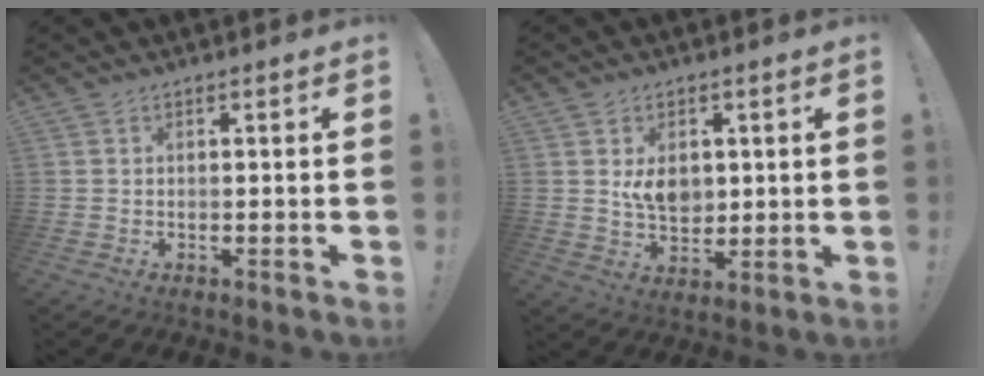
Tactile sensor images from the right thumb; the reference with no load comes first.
{"total": 7.6, "force": [1.5, 5.6, 5.0], "torque": [-0.071, -0.006, 0.028]}